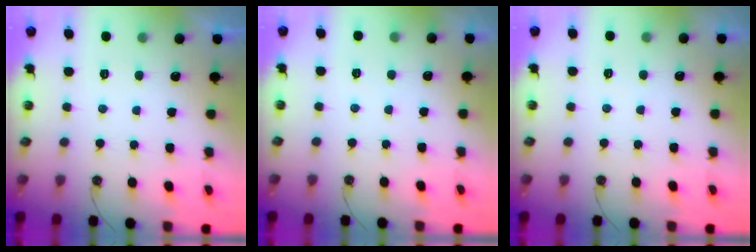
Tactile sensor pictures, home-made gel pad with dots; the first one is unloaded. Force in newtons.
{"total": 2.4, "press": 2.4, "slide": 0.4}
{"total": 3.0, "press": 2.9, "slide": 0.5}